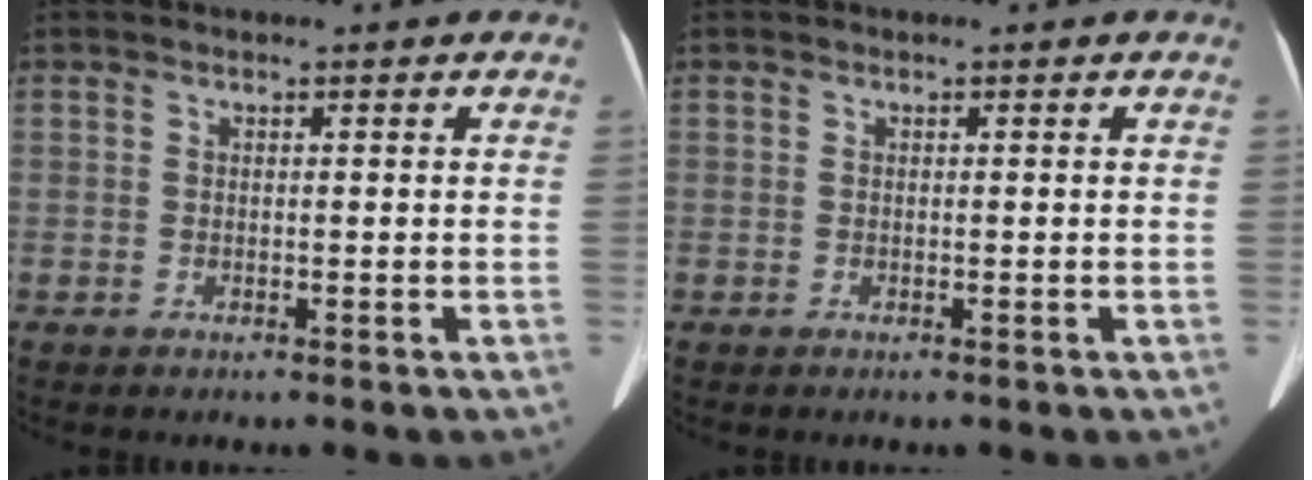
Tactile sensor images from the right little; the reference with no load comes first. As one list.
[{"total": 0.0}]